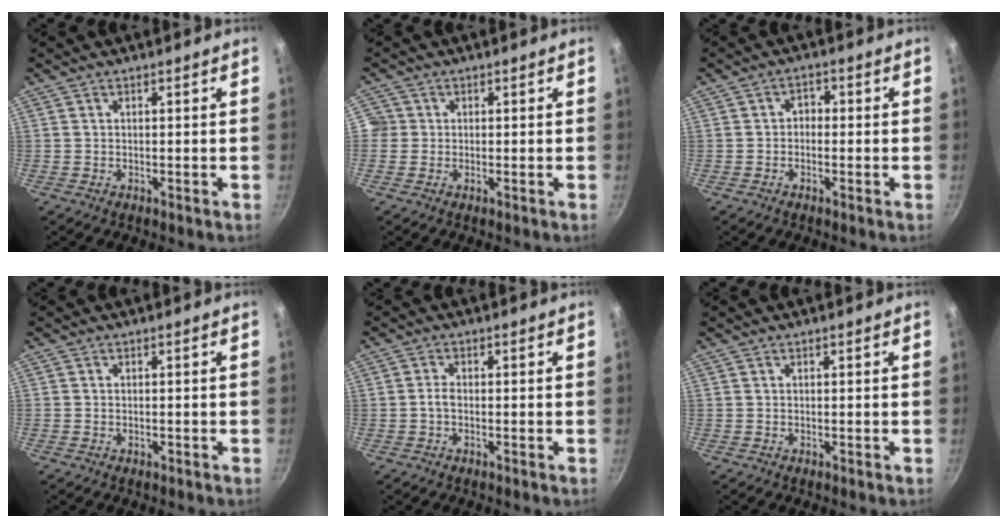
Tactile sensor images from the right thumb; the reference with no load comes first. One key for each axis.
{"total": 2.5, "fx": -0.1, "fy": 2.5, "fz": 0.3, "tx": 0.012, "ty": 0.007, "tz": -0.006}
{"total": 1.9, "fx": -0.3, "fy": 1.5, "fz": 1.1, "tx": -0.012, "ty": 0.009, "tz": -0.007}
{"total": 0.6, "fx": -0.3, "fy": 0.4, "fz": 0.3, "tx": -0.005, "ty": 0.002, "tz": -0.005}
{"total": 1.7, "fx": -0.4, "fy": 1.0, "fz": 1.3, "tx": -0.026, "ty": 0.010, "tz": -0.011}
{"total": 0.0}